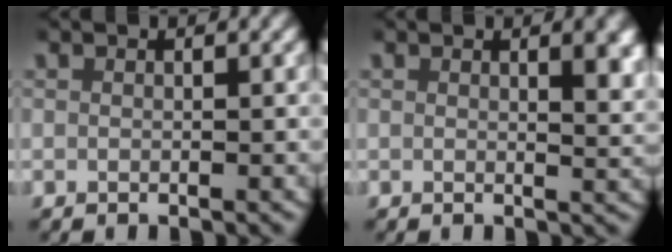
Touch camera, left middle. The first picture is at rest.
{"total": 2.0, "force": [1.1, 0.2, 1.7], "torque": [-0.018, -0.006, 0.016]}